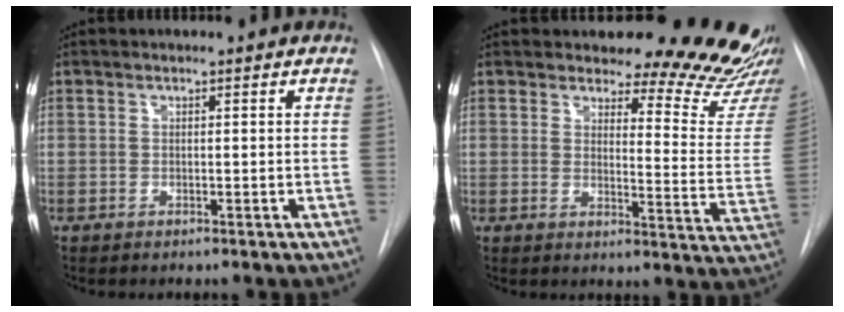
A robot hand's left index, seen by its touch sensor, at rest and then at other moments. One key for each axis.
{"total": 16.3, "fx": 15.6, "fy": 1.8, "fz": 4.6, "tx": -0.037, "ty": -0.132, "tz": 0.158}